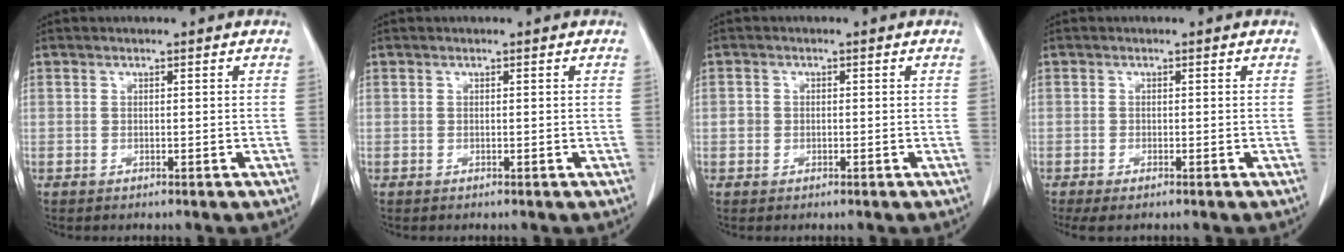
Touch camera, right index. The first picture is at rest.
{"total": 0.0}
{"total": 1.4, "force": [-0.1, 1.3, 0.4], "torque": [-0.007, 0.006, 0.000]}
{"total": 2.5, "force": [-1.7, 0.6, 1.6], "torque": [-0.025, -0.007, -0.026]}